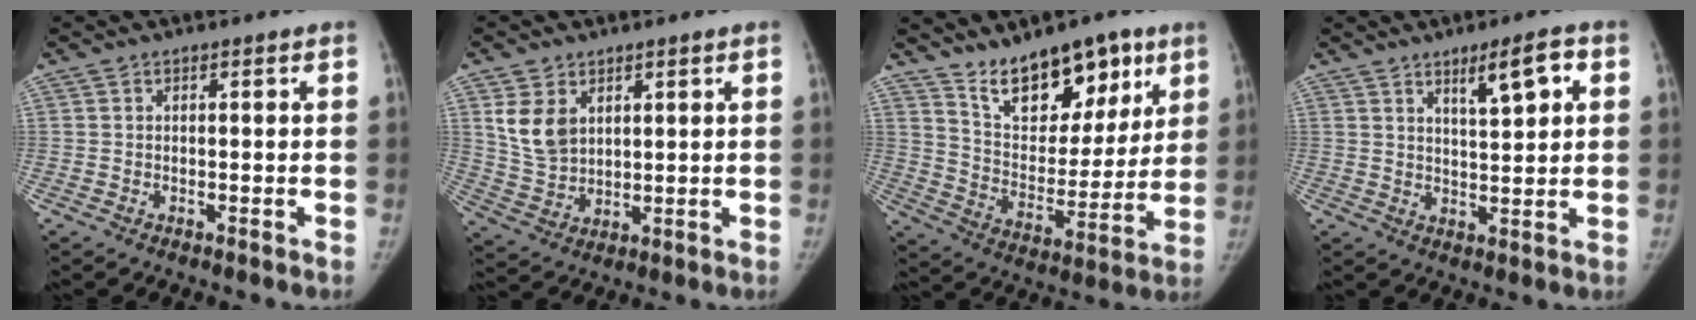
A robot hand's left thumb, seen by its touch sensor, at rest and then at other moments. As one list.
[{"total": 5.9, "force": [2.3, 4.3, 3.3], "torque": [-0.048, -0.014, 0.055]}, {"total": 16.6, "force": [11.2, 8.4, 8.9], "torque": [-0.081, -0.068, 0.193]}, {"total": 7.0, "force": [3.2, 1.8, 6.0], "torque": [-0.085, -0.015, 0.053]}]